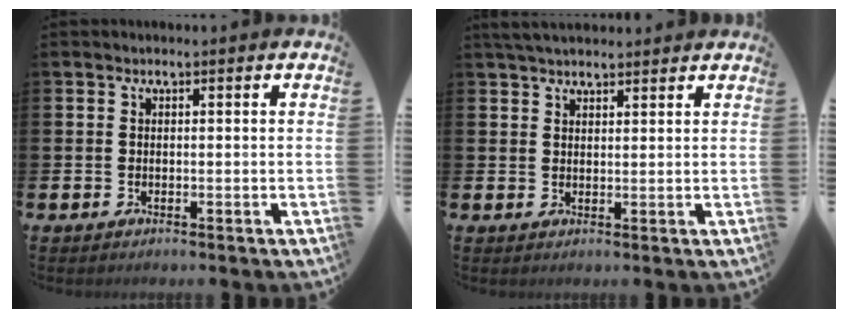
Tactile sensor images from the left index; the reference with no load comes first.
{"total": 3.3, "force": [3.0, 0.8, 1.0], "torque": [-0.023, -0.007, 0.057]}